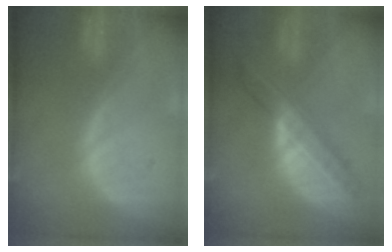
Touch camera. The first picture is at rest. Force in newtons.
{"total": 8.2, "press": 7.0, "slide": 4.3}